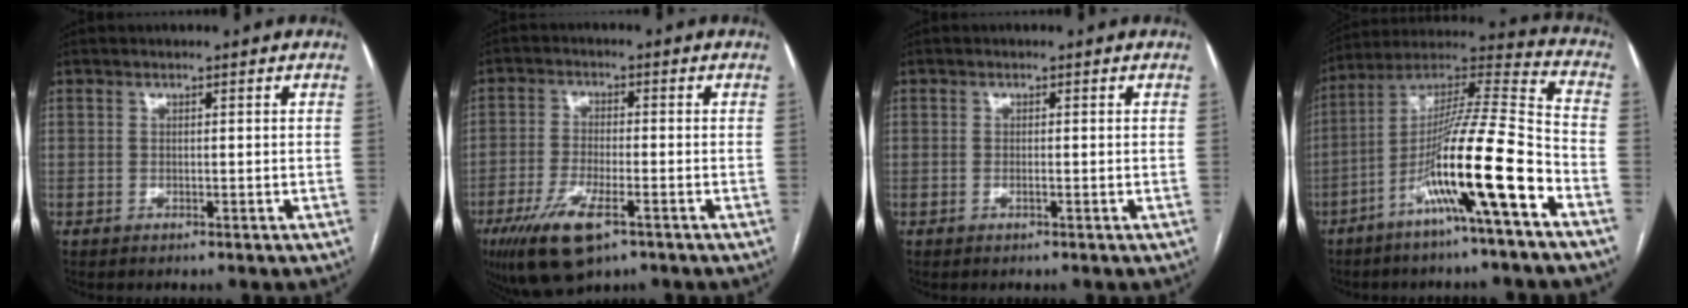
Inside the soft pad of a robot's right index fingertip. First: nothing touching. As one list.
[{"total": 10.0, "force": [-5.5, 2.9, 7.8], "torque": [-0.153, -0.019, -0.090]}, {"total": 0.7, "force": [-0.2, 0.0, 0.7], "torque": [-0.015, -0.001, -0.003]}, {"total": 17.5, "force": [-7.7, -0.3, 15.7], "torque": [-0.282, -0.005, -0.141]}]